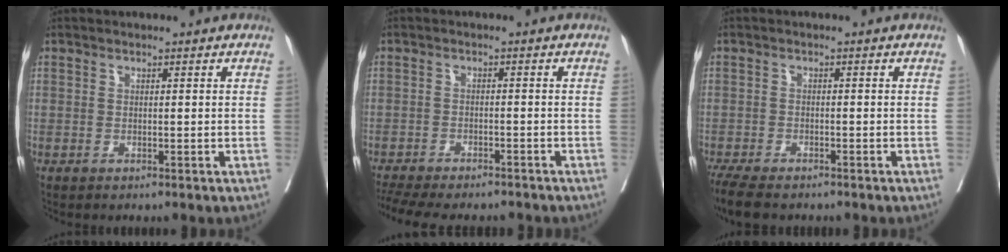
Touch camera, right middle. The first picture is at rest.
{"total": 14.2, "force": [-12.6, 3.3, 5.7], "torque": [-0.126, -0.011, -0.173]}
{"total": 7.3, "force": [-5.9, 2.0, 3.7], "torque": [-0.064, -0.015, -0.096]}